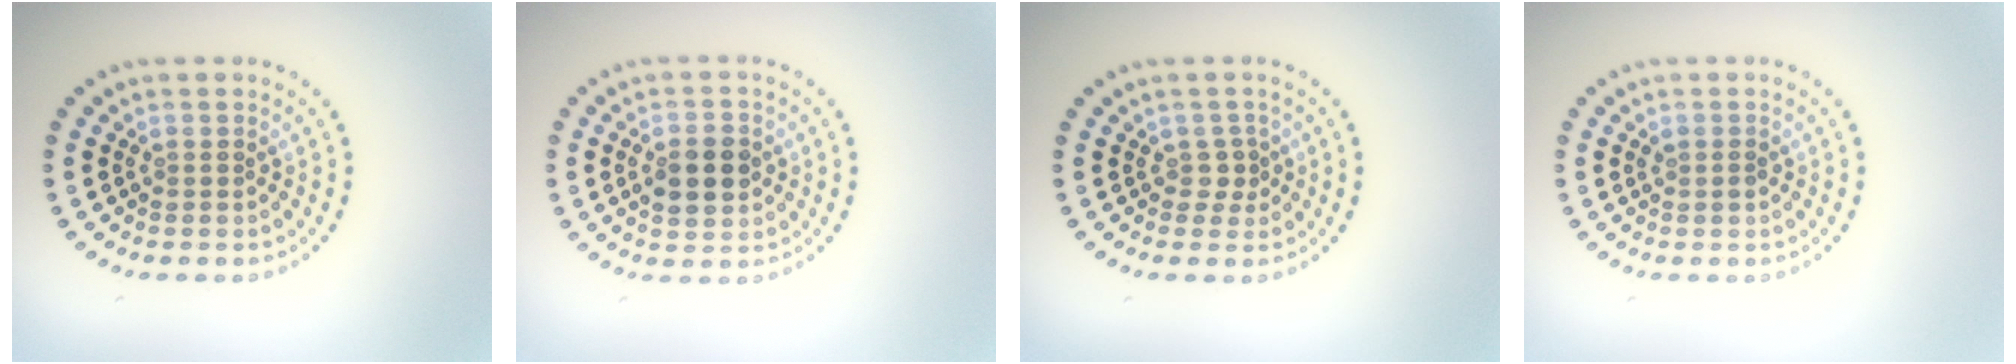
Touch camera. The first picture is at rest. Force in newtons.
{"total": 3.9, "press": 3.9, "slide": 0.0}
{"total": 1.2, "press": 1.0, "slide": 0.7}
{"total": 0.6, "press": 0.6, "slide": 0.2}